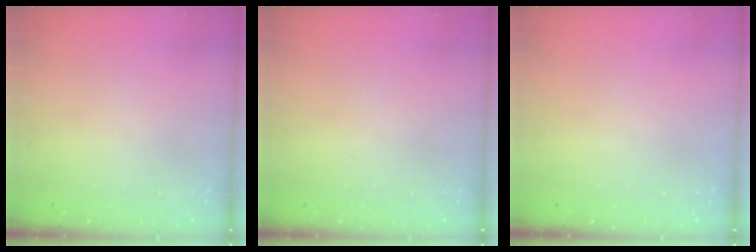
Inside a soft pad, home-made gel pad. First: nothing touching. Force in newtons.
{"total": 0.0}
{"total": 0.0}